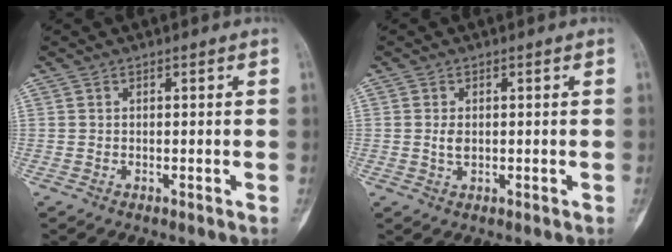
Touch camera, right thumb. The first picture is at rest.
{"total": 2.0, "force": [0.0, 1.2, 1.6], "torque": [-0.028, -0.002, 0.001]}